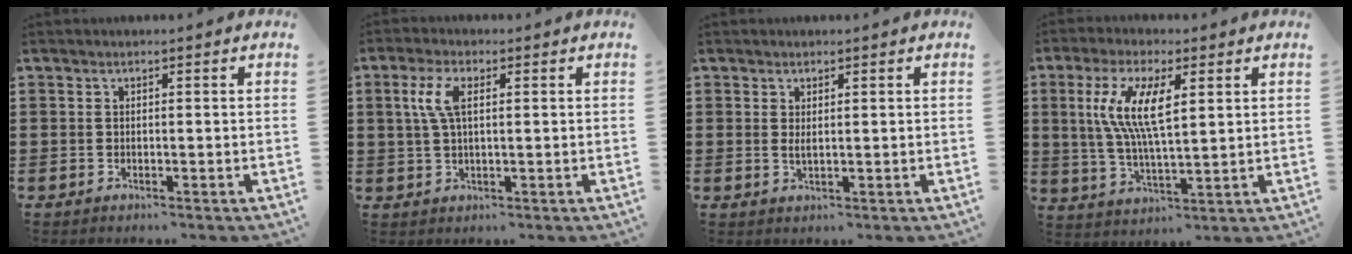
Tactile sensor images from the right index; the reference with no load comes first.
{"total": 5.2, "force": [1.3, 2.1, 4.6], "torque": [-0.104, 0.008, 0.018]}
{"total": 1.3, "force": [0.4, 0.4, 1.2], "torque": [-0.024, 0.001, 0.005]}
{"total": 9.2, "force": [2.5, 2.8, 8.4], "torque": [-0.175, 0.003, 0.041]}